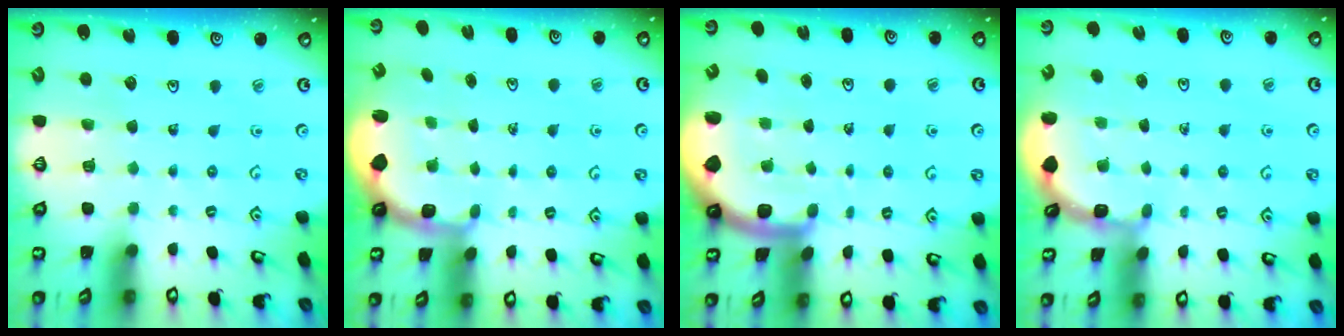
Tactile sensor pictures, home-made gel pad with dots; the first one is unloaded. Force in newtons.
{"total": 2.4, "press": 1.2, "slide": 2.1}
{"total": 3.1, "press": 3.0, "slide": 0.6}
{"total": 2.1, "press": 2.1, "slide": 0.2}